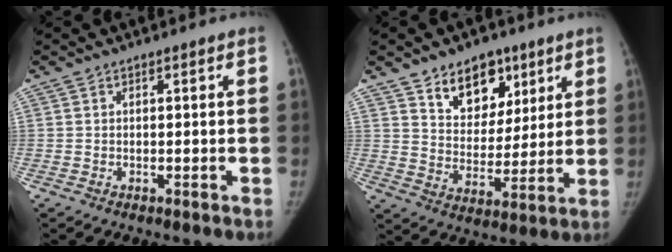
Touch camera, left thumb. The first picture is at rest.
{"total": 12.0, "force": [7.3, 7.9, 5.3], "torque": [-0.040, -0.041, 0.123]}